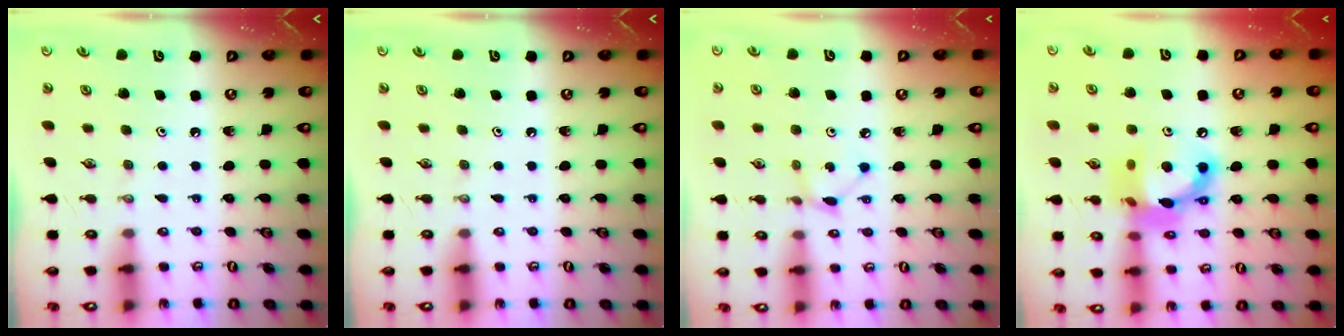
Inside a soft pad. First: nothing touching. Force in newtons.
{"total": 0.0}
{"total": 2.2, "press": 2.2, "slide": 0.1}
{"total": 17.2, "press": 17.2, "slide": 1.1}